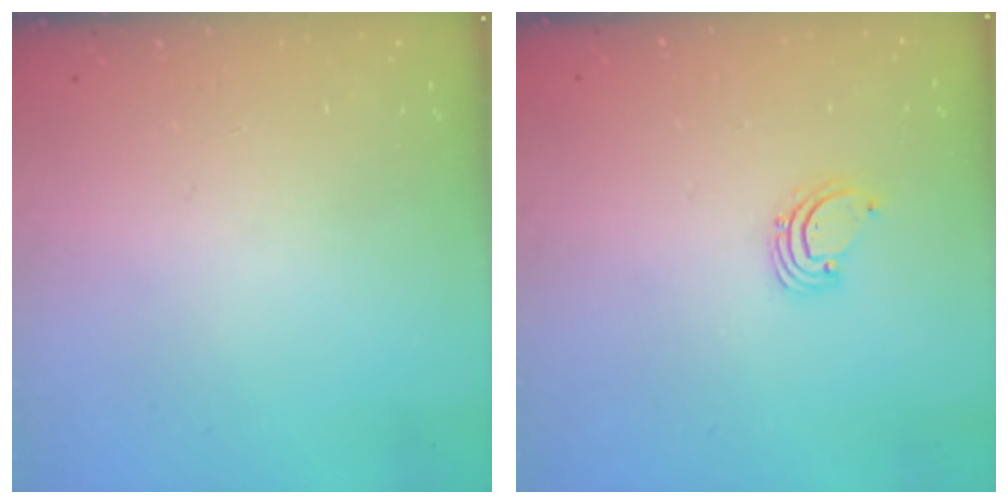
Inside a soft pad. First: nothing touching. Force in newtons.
{"total": 1.6, "press": 1.6, "slide": 0.1}